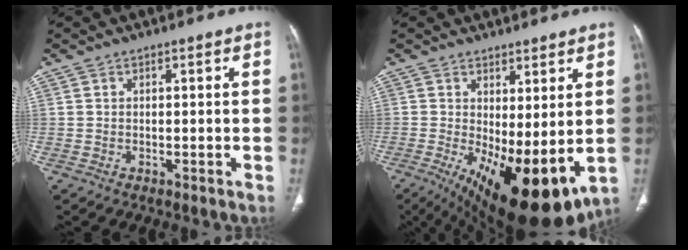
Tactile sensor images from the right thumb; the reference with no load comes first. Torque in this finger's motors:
{"motor_torque": [-0.12, 1.35, 0.24, 0.00, 0.42]}